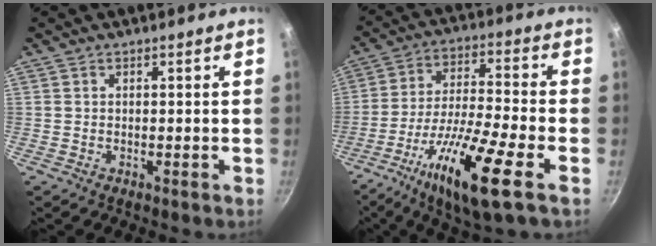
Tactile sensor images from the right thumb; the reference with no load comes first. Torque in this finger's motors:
{"motor_torque": [0.33, 0.45, 1.37, -1.40, 0.37]}